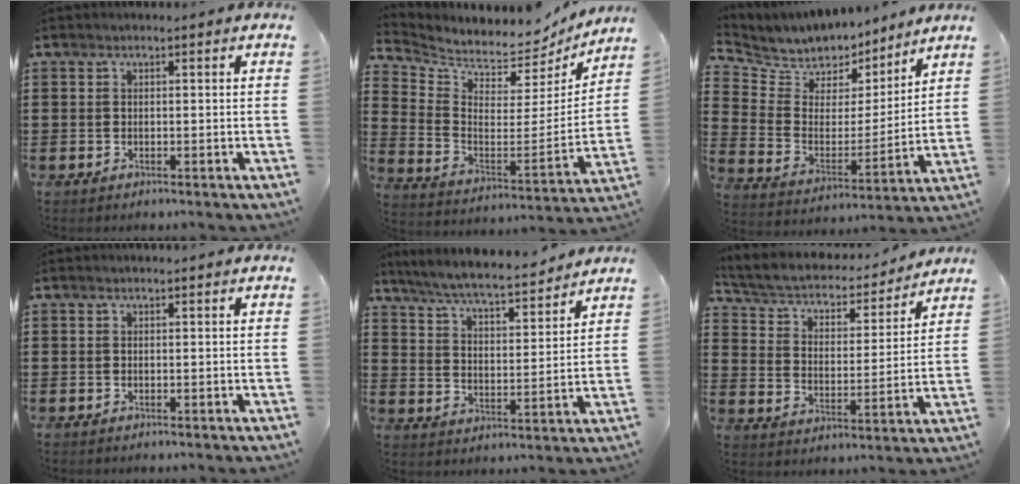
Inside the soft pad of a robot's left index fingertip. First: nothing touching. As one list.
[{"total": 4.8, "force": [4.6, 1.1, -0.2], "torque": [-0.034, -0.054, 0.077]}, {"total": 6.1, "force": [5.3, 2.9, -0.3], "torque": [-0.041, -0.043, 0.094]}, {"total": 0.0}, {"total": 6.2, "force": [5.8, 0.2, 2.2], "torque": [-0.067, -0.037, 0.098]}, {"total": 3.7, "force": [3.2, 1.3, 1.3], "torque": [-0.047, -0.026, 0.047]}]